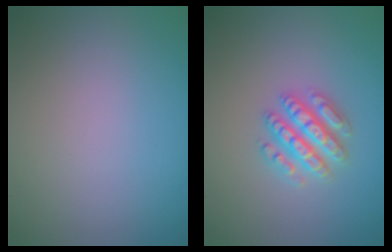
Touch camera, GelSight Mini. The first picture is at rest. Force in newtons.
{"total": 4.3, "press": 4.2, "slide": 0.7}